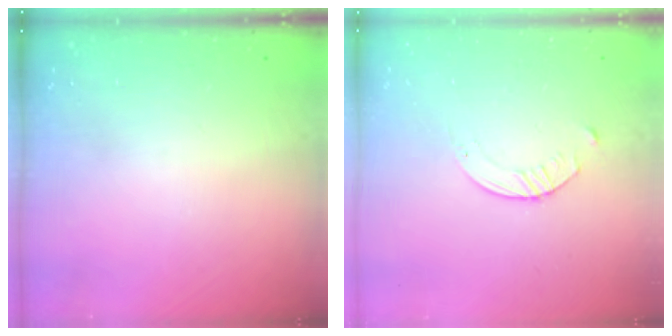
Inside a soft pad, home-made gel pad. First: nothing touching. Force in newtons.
{"total": 2.8, "press": 2.7, "slide": 0.3}